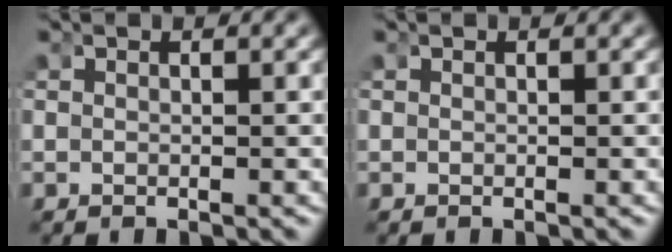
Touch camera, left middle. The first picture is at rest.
{"total": 0.0}